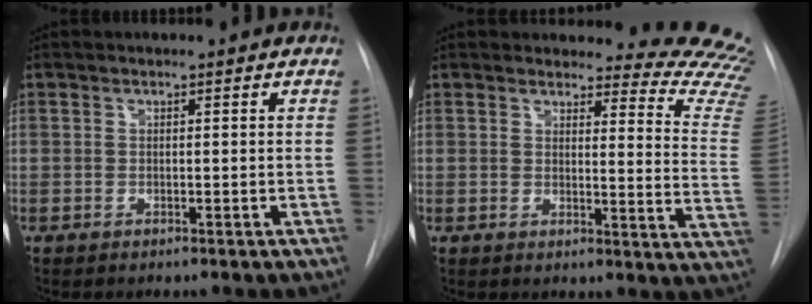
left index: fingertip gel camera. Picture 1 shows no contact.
{"total": 14.5, "force": [14.3, 1.7, 1.9], "torque": [0.016, -0.160, 0.116]}